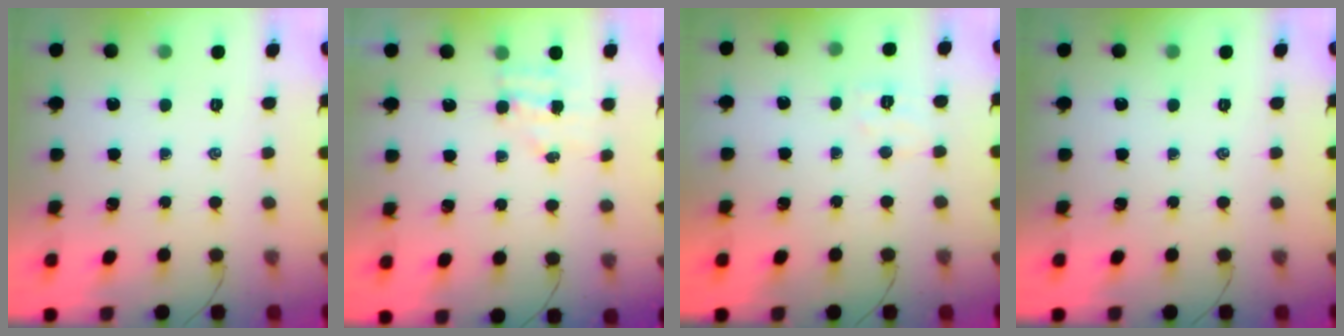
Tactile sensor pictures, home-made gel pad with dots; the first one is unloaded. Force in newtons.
{"total": 3.8, "press": 3.7, "slide": 0.8}
{"total": 4.7, "press": 4.5, "slide": 1.1}
{"total": 0.0}